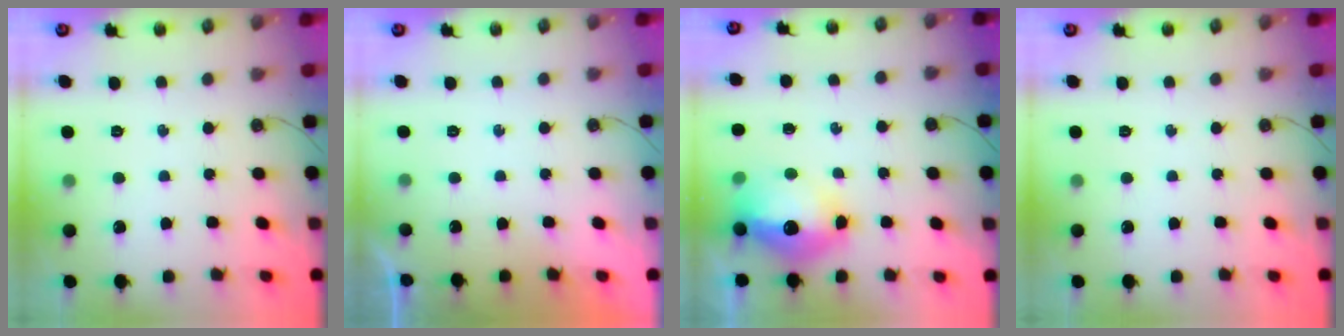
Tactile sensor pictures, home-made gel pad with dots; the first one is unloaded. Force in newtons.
{"total": 0.0}
{"total": 14.7, "press": 14.6, "slide": 1.4}
{"total": 0.0}